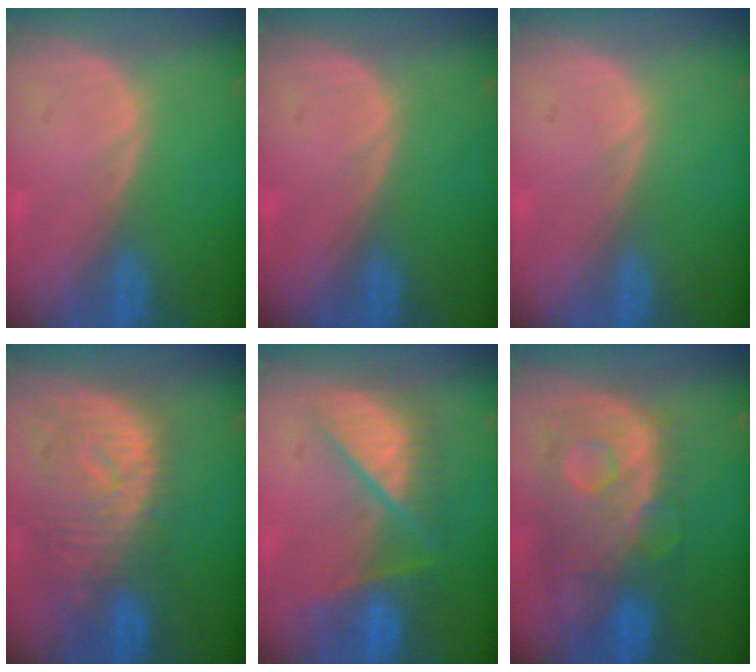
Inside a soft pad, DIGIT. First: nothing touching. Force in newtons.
{"total": 0.0}
{"total": 0.0}
{"total": 10.9, "press": 9.7, "slide": 5.0}
{"total": 8.5, "press": 8.4, "slide": 0.7}
{"total": 11.2, "press": 9.7, "slide": 5.5}